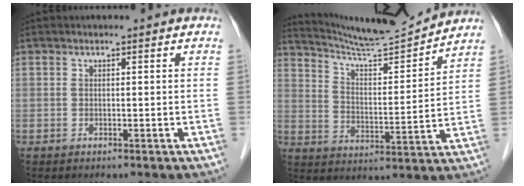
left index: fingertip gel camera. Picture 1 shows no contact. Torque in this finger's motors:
{"motor_torque": [0.06, -0.39, 0.29, 0.03]}